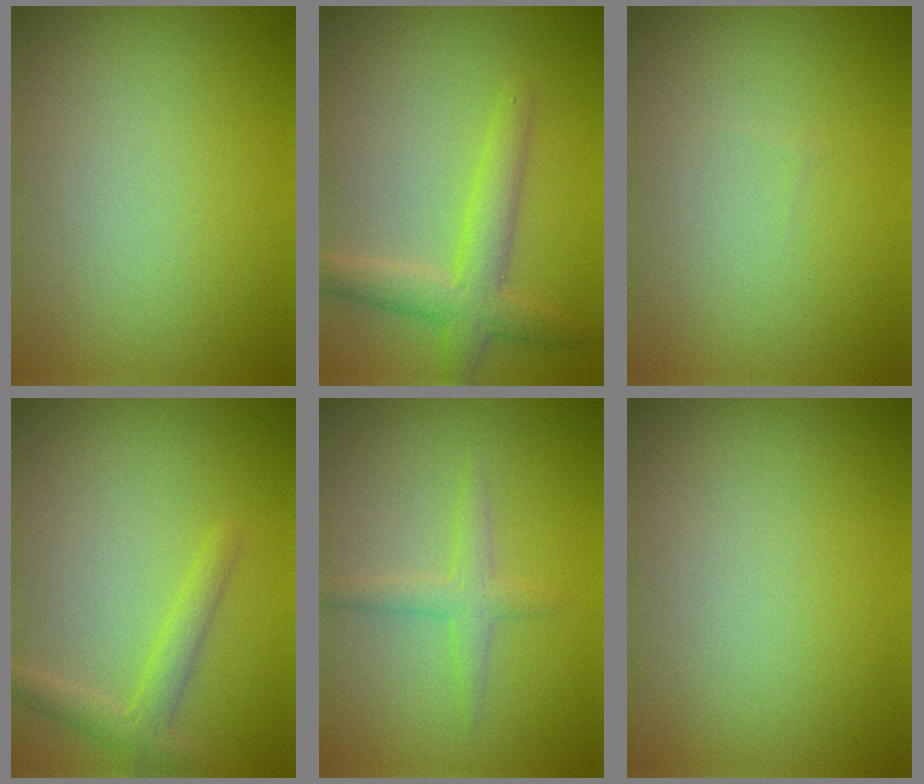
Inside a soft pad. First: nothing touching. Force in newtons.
{"total": 3.7, "press": 3.7, "slide": 0.2}
{"total": 0.0}
{"total": 2.2, "press": 2.2, "slide": 0.0}
{"total": 1.9, "press": 1.9, "slide": 0.1}
{"total": 0.0}